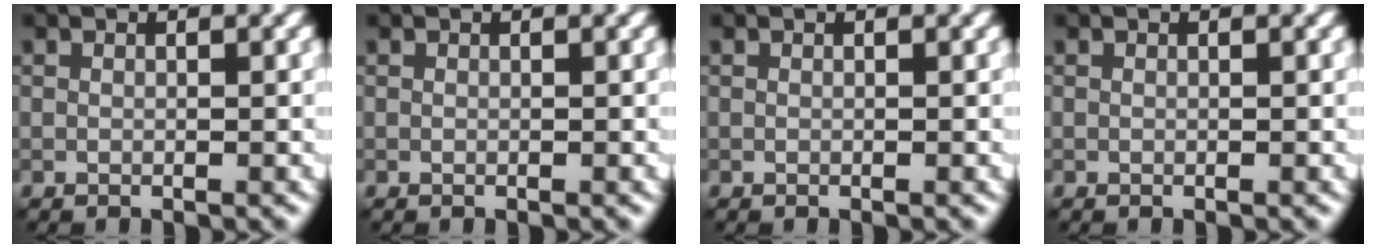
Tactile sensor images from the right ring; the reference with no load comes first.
{"total": 0.0}
{"total": 0.0}
{"total": 0.0}